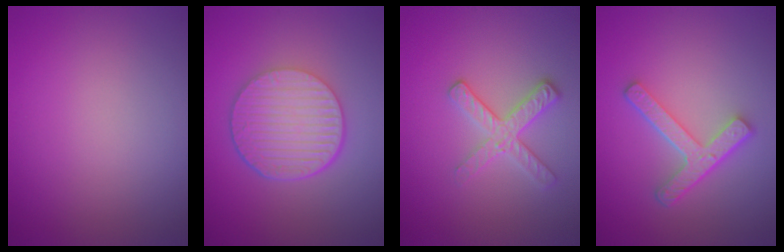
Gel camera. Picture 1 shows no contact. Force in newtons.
{"total": 7.0, "press": 4.7, "slide": 5.2}
{"total": 2.6, "press": 2.4, "slide": 0.9}
{"total": 4.2, "press": 3.1, "slide": 2.8}